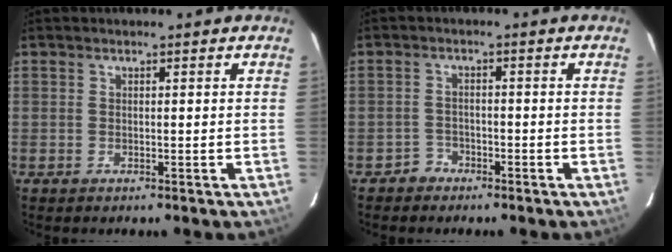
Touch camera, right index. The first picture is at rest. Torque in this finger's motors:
{"motor_torque": [0.02, -0.13, -0.14, -0.09]}